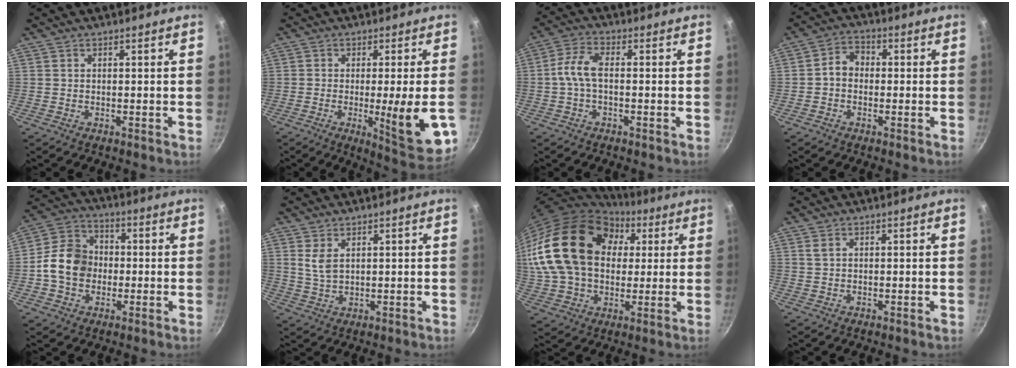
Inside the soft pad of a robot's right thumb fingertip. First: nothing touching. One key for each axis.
{"total": 12.4, "fx": -2.4, "fy": 1.8, "fz": 12.1, "tx": -0.161, "ty": -0.009, "tz": -0.027}
{"total": 6.1, "fx": -0.5, "fy": 2.8, "fz": 5.4, "tx": -0.122, "ty": 0.025, "tz": -0.019}
{"total": 4.6, "fx": -0.4, "fy": 3.7, "fz": 2.7, "tx": -0.028, "ty": 0.016, "tz": -0.020}
{"total": 11.6, "fx": -1.1, "fy": 9.5, "fz": 6.6, "tx": -0.089, "ty": 0.024, "tz": -0.038}
{"total": 4.0, "fx": 1.7, "fy": 2.1, "fz": 2.9, "tx": -0.054, "ty": -0.015, "tz": 0.038}
{"total": 27.7, "fx": 6.5, "fy": 19.6, "fz": 18.4, "tx": -0.345, "ty": 0.027, "tz": 0.117}
{"total": 1.2, "fx": 0.6, "fy": 0.7, "fz": 0.8, "tx": -0.017, "ty": 0.001, "tz": 0.014}